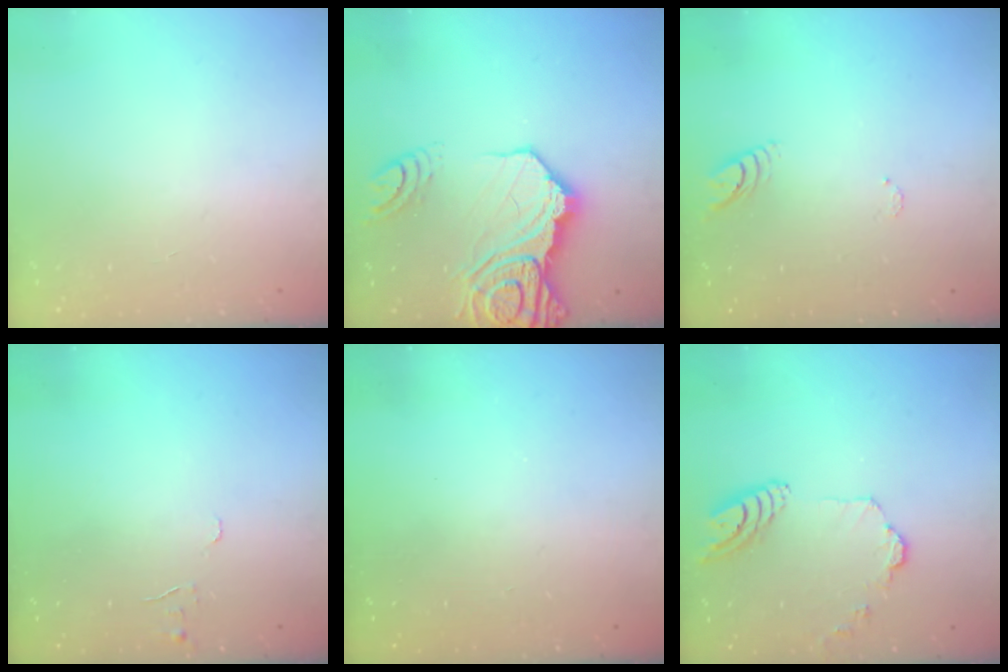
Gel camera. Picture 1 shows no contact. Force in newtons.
{"total": 22.5, "press": 22.4, "slide": 2.8}
{"total": 4.8, "press": 4.8, "slide": 0.4}
{"total": 4.7, "press": 4.6, "slide": 0.5}
{"total": 0.0}
{"total": 12.3, "press": 12.2, "slide": 1.3}